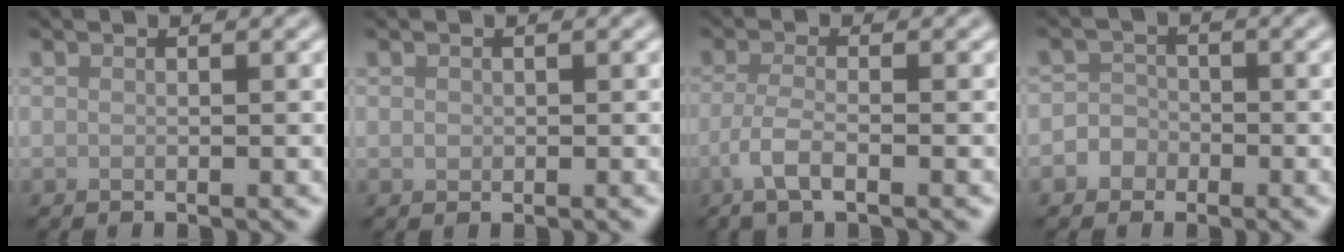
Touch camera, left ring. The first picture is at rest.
{"total": 0.6, "force": [0.0, 0.6, 0.2], "torque": [0.000, -0.002, 0.000]}
{"total": 2.7, "force": [-1.3, 0.8, 2.3], "torque": [-0.046, 0.001, -0.032]}
{"total": 2.5, "force": [-1.3, 2.1, 0.3], "torque": [0.020, 0.004, -0.032]}